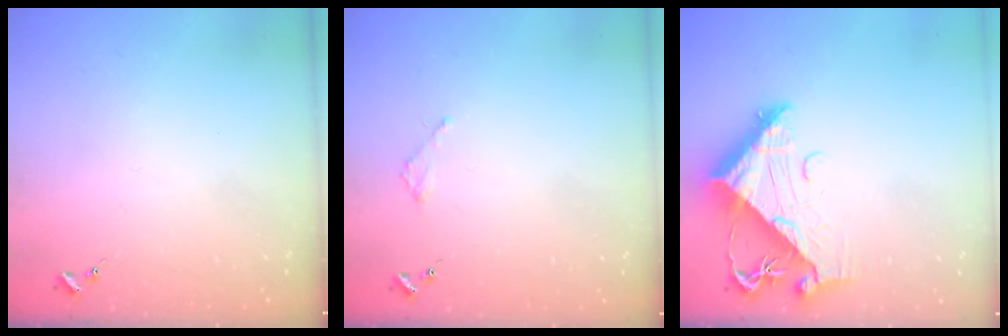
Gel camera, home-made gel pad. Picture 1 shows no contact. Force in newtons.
{"total": 1.8, "press": 1.8, "slide": 0.2}
{"total": 12.6, "press": 12.5, "slide": 1.3}